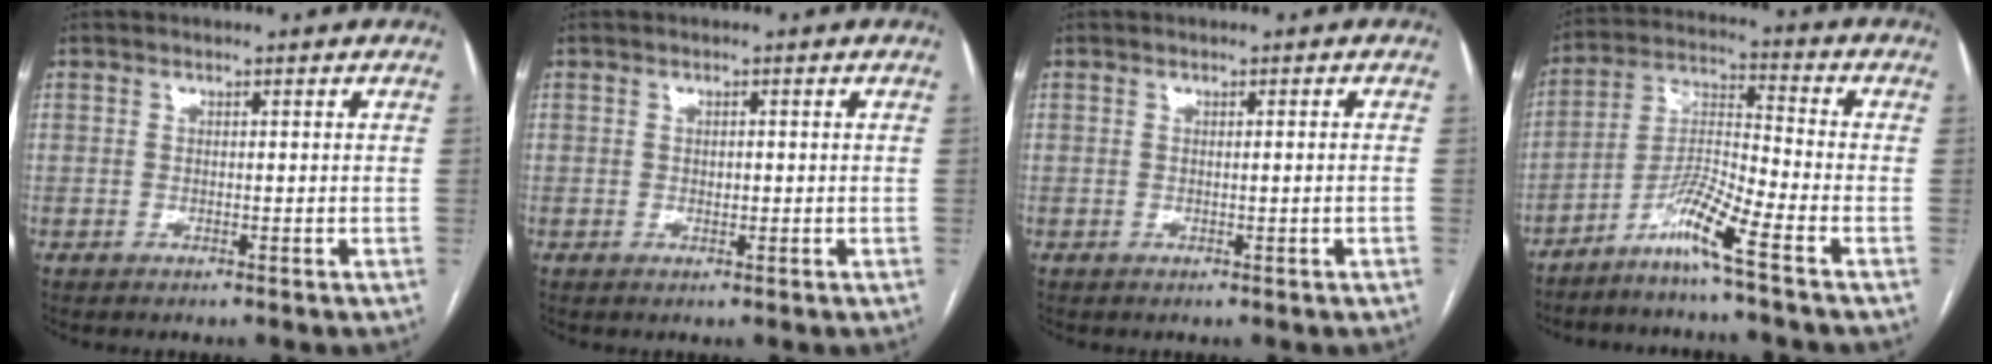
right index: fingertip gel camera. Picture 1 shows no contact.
{"total": 0.9, "force": [0.0, 0.5, 0.7], "torque": [-0.013, -0.001, 0.002]}
{"total": 0.8, "force": [-0.1, -0.2, 0.7], "torque": [-0.012, -0.001, 0.002]}
{"total": 8.2, "force": [-5.6, -1.1, 5.8], "torque": [-0.120, -0.009, -0.112]}